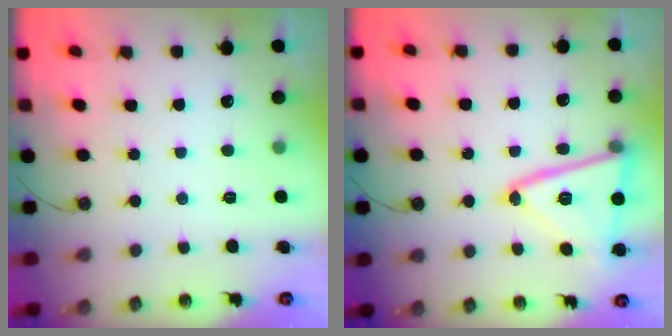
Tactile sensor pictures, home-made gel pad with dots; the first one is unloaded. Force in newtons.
{"total": 19.0, "press": 18.9, "slide": 1.7}